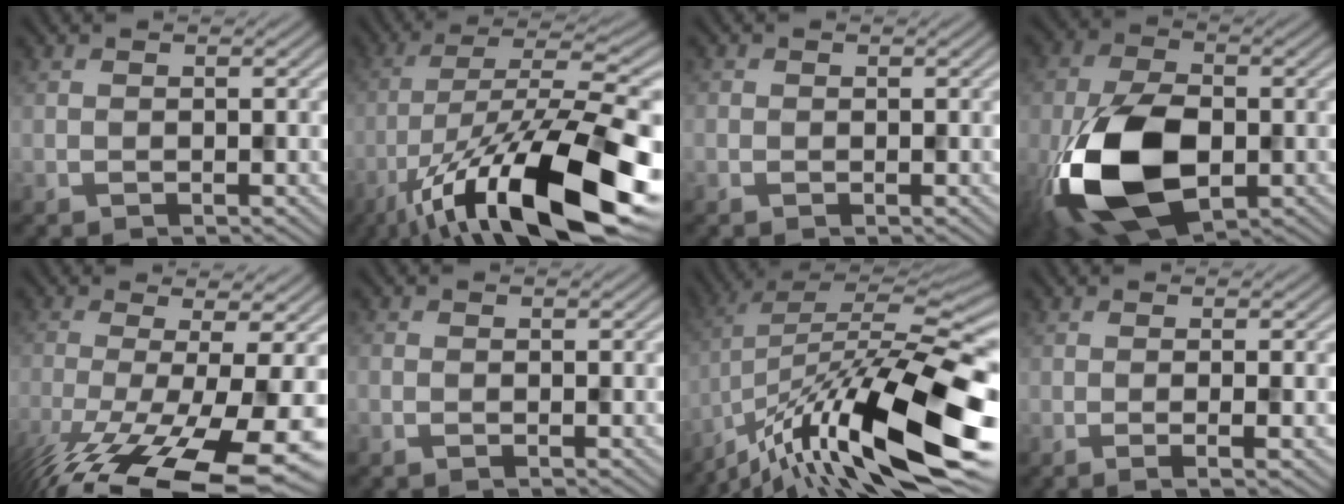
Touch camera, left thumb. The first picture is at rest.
{"total": 19.3, "force": [-9.3, 5.5, 15.9], "torque": [-0.275, -0.010, -0.168]}
{"total": 0.6, "force": [-0.2, 0.5, -0.2], "torque": [0.005, -0.009, -0.006]}
{"total": 16.3, "force": [-4.6, 9.7, 12.2], "torque": [-0.280, -0.040, -0.077]}
{"total": 15.0, "force": [-7.3, 3.5, 12.7], "torque": [-0.233, -0.032, -0.107]}
{"total": 0.6, "force": [-0.5, 0.4, 0.0], "torque": [-0.003, -0.006, -0.010]}
{"total": 17.6, "force": [-8.9, 4.7, 14.4], "torque": [-0.263, 0.007, -0.161]}
{"total": 2.4, "force": [-0.1, 0.4, 2.3], "torque": [-0.035, 0.002, -0.010]}